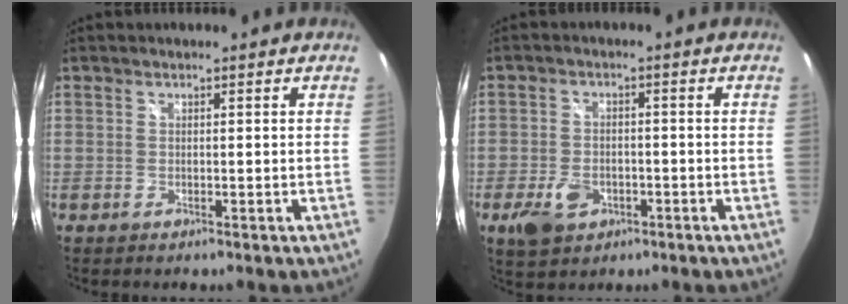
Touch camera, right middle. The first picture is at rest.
{"total": 7.8, "force": [-4.1, 4.8, 4.6], "torque": [-0.117, -0.007, -0.071]}